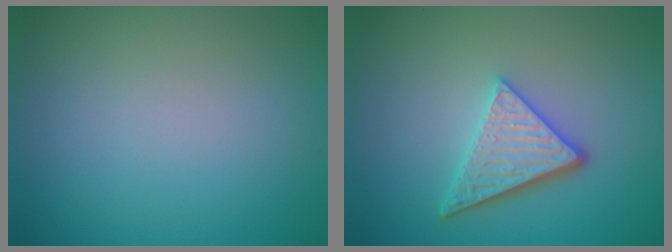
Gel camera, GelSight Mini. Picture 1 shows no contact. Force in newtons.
{"total": 4.0, "press": 3.4, "slide": 2.1}